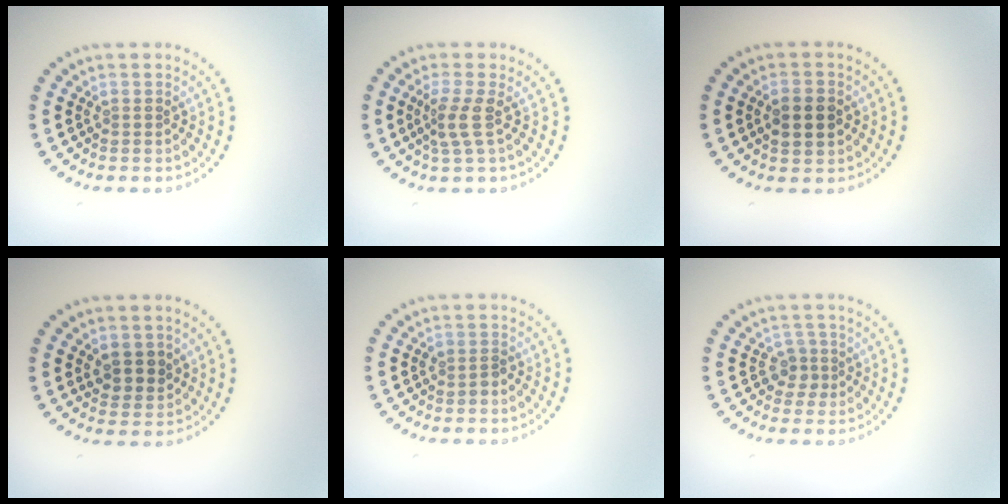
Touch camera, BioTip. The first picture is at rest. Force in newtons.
{"total": 2.3, "press": 1.6, "slide": 1.6}
{"total": 3.8, "press": 3.8, "slide": 0.0}
{"total": 2.6, "press": 2.4, "slide": 1.0}
{"total": 0.7, "press": 0.7, "slide": 0.3}
{"total": 1.8, "press": 1.4, "slide": 1.2}